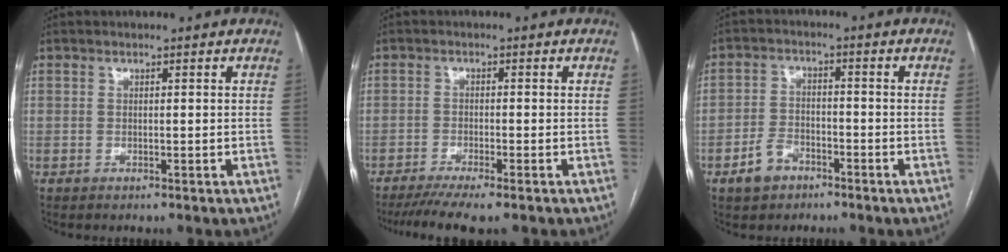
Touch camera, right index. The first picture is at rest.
{"total": 6.8, "force": [-5.3, 0.4, 4.2], "torque": [-0.064, -0.014, -0.087]}
{"total": 5.1, "force": [-3.1, 3.2, 2.4], "torque": [-0.053, 0.008, -0.051]}